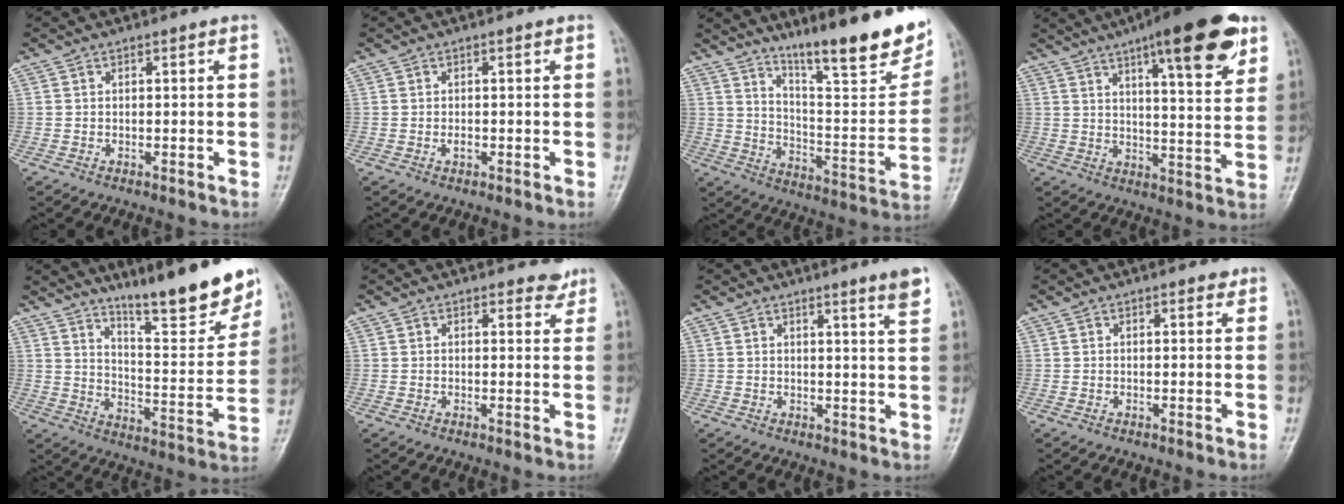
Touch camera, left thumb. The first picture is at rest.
{"total": 1.0, "force": [-0.1, 0.6, 0.8], "torque": [-0.010, -0.001, -0.002]}
{"total": 22.9, "force": [15.9, 4.2, 15.9], "torque": [-0.204, -0.089, 0.250]}
{"total": 18.4, "force": [10.8, 4.6, 14.2], "torque": [-0.174, -0.042, 0.155]}
{"total": 18.3, "force": [13.8, 3.0, 11.7], "torque": [-0.133, -0.095, 0.219]}
{"total": 2.5, "force": [2.2, 1.1, 0.6], "torque": [0.010, -0.016, 0.021]}
{"total": 4.4, "force": [3.1, -0.4, 3.1], "torque": [-0.038, -0.028, 0.042]}
{"total": 1.3, "force": [1.0, 0.6, 0.6], "torque": [-0.003, -0.005, 0.010]}